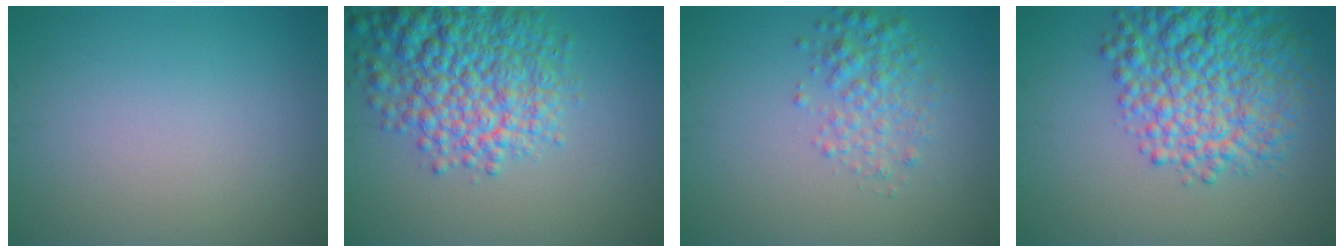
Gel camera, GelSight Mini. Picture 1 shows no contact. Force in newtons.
{"total": 8.6, "press": 8.6, "slide": 0.3}
{"total": 2.8, "press": 2.8, "slide": 0.0}
{"total": 9.1, "press": 9.1, "slide": 0.4}